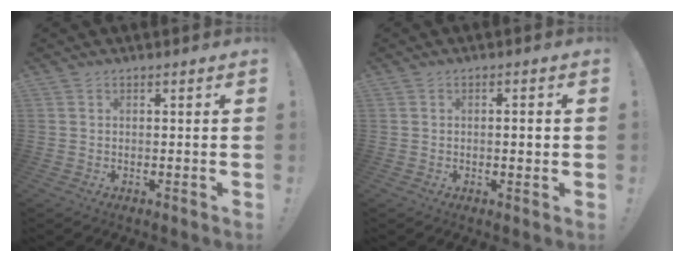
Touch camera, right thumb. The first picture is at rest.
{"total": 2.0, "force": [-0.3, 0.3, 2.0], "torque": [-0.021, -0.002, -0.011]}